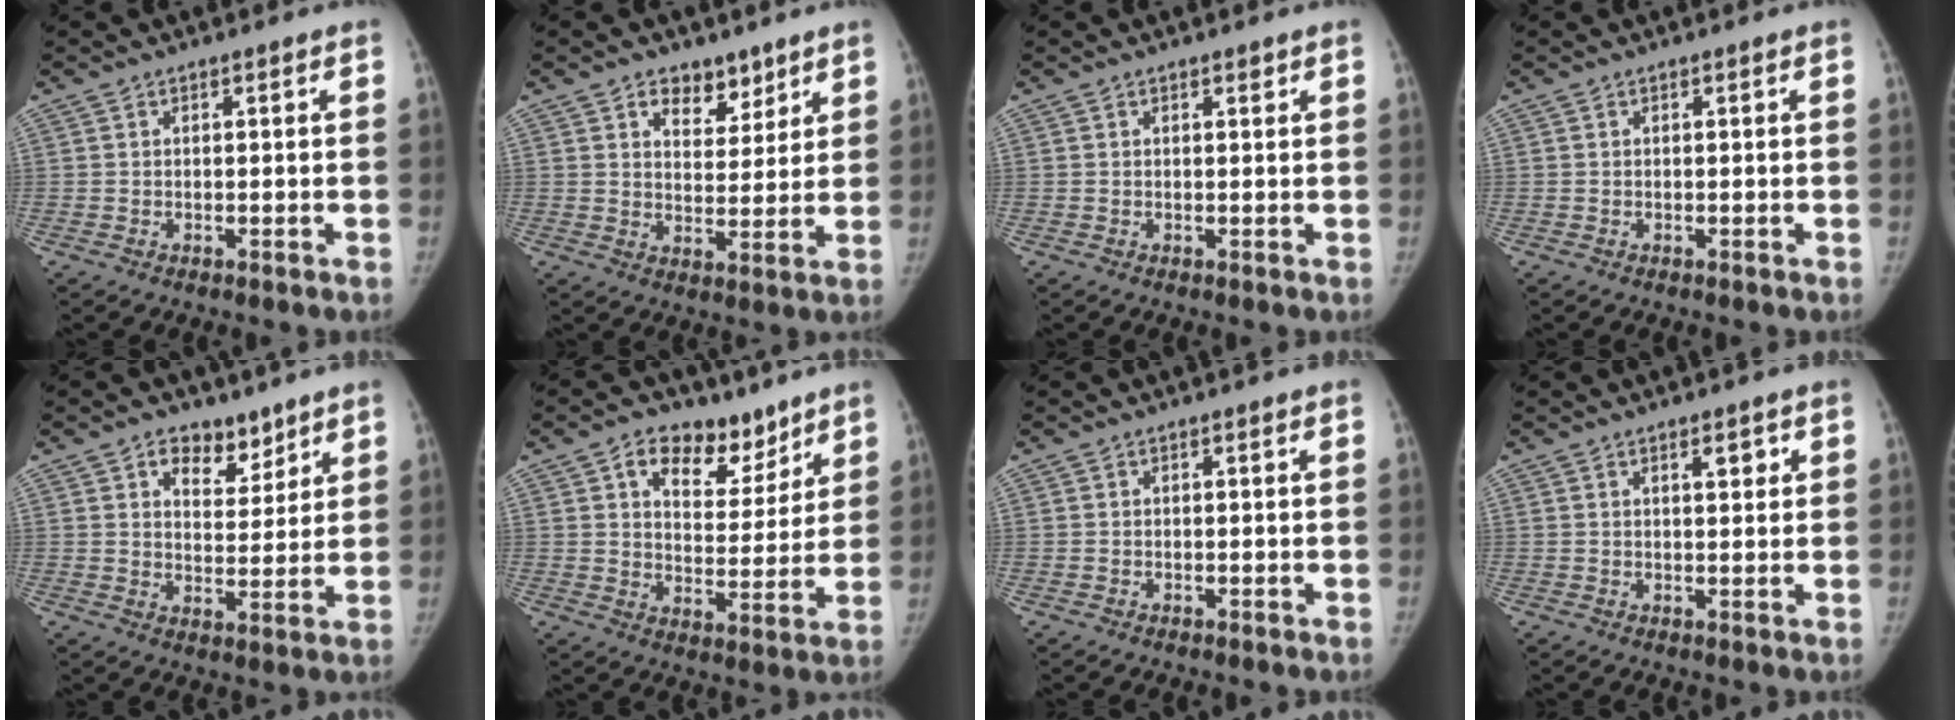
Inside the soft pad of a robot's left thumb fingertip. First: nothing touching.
{"total": 6.8, "force": [4.6, 4.3, 2.7], "torque": [-0.006, -0.029, 0.075]}
{"total": 0.6, "force": [0.5, 0.2, 0.3], "torque": [-0.001, -0.003, 0.007]}
{"total": 0.0}
{"total": 7.3, "force": [4.8, 4.6, 3.0], "torque": [-0.011, -0.028, 0.077]}
{"total": 11.9, "force": [7.4, 7.3, 5.7], "torque": [-0.043, -0.036, 0.117]}
{"total": 0.0}
{"total": 2.4, "force": [1.2, 1.0, 1.8], "torque": [-0.016, -0.004, 0.018]}